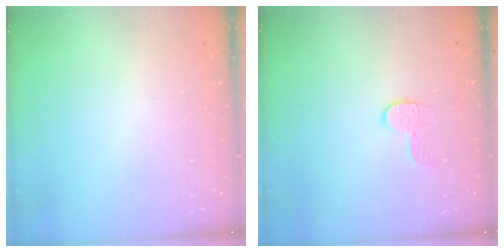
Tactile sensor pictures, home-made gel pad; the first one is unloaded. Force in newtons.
{"total": 6.8, "press": 6.8, "slide": 0.2}